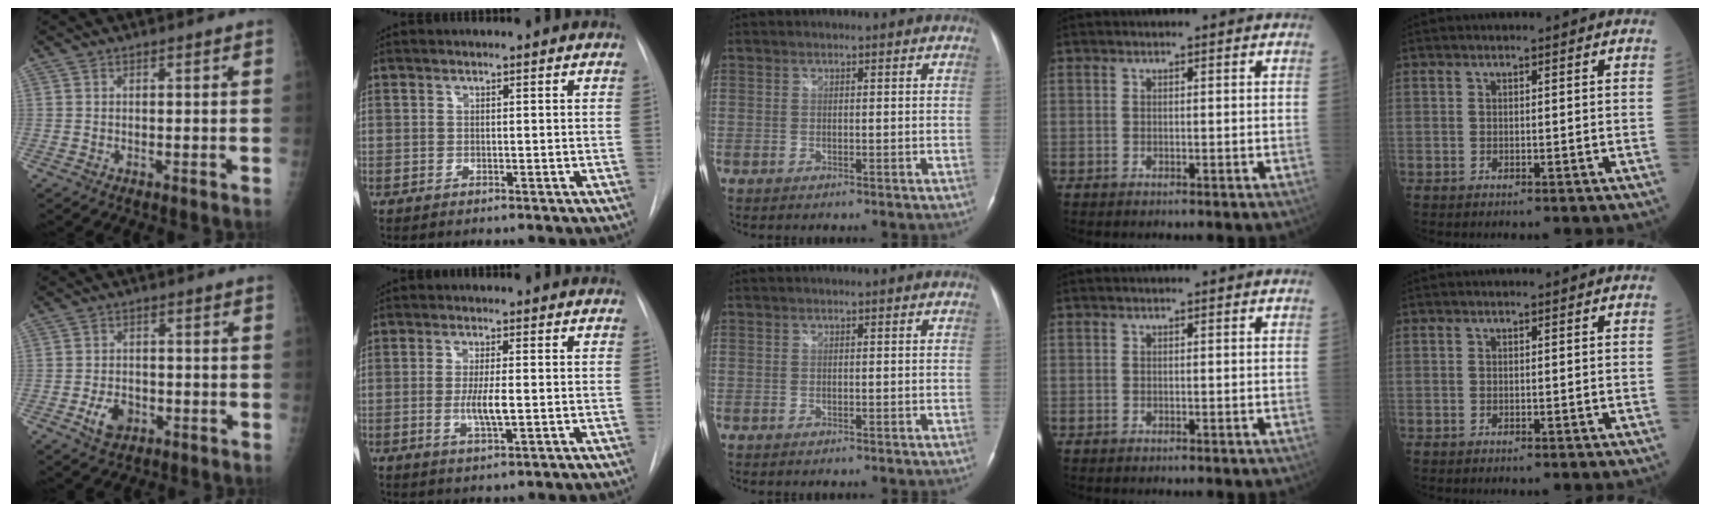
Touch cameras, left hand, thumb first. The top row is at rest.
{"thumb": {"total": 5.1, "force": [-2.0, 3.6, 3.0], "torque": [-0.043, 0.007, -0.032]}, "index": {"total": 4.4, "force": [-0.8, 0.7, 4.3], "torque": [-0.086, -0.011, -0.013]}}